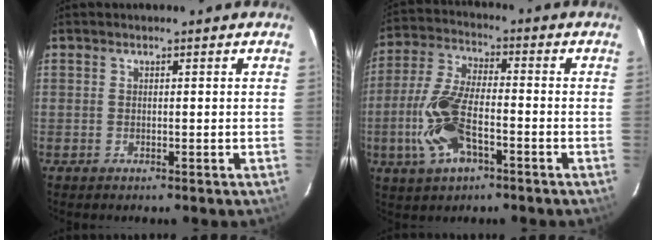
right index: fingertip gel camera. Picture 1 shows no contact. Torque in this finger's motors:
{"motor_torque": [0.38, -0.12, 0.42, 0.21]}